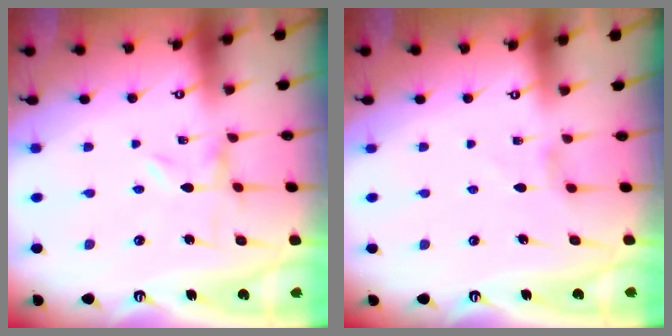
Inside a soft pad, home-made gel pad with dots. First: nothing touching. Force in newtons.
{"total": 1.0, "press": 1.0, "slide": 0.3}